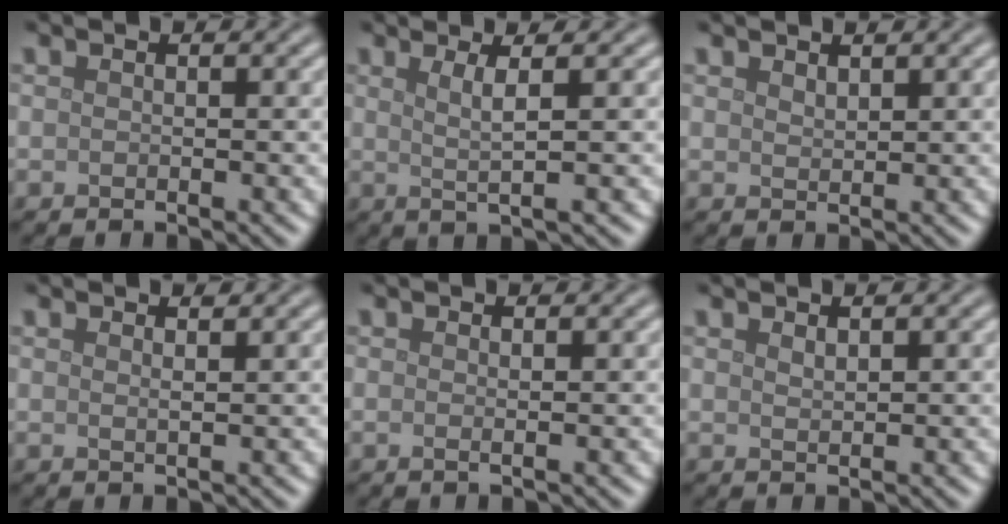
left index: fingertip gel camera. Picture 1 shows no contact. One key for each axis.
{"total": 2.7, "fx": 0.8, "fy": 0.4, "fz": 2.5, "tx": -0.048, "ty": 0.000, "tz": 0.015}
{"total": 1.1, "fx": 1.0, "fy": 0.3, "fz": 0.3, "tx": -0.009, "ty": 0.000, "tz": 0.021}
{"total": 0.9, "fx": 0.7, "fy": 0.2, "fz": 0.4, "tx": -0.004, "ty": 0.000, "tz": 0.011}
{"total": 0.6, "fx": 0.1, "fy": 0.1, "fz": 0.6, "tx": -0.007, "ty": -0.001, "tz": 0.000}
{"total": 0.9, "fx": 0.7, "fy": 0.3, "fz": 0.4, "tx": -0.011, "ty": -0.001, "tz": 0.015}